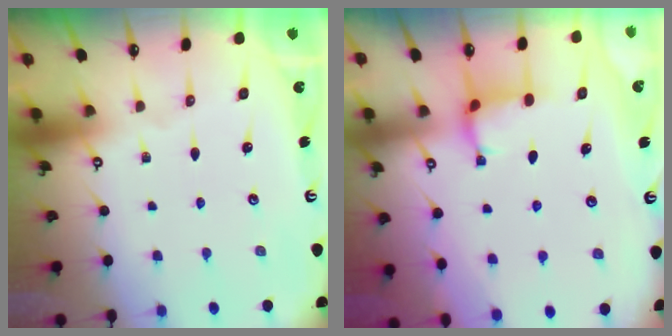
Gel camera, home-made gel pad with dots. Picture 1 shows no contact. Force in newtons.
{"total": 2.6, "press": 2.6, "slide": 0.3}